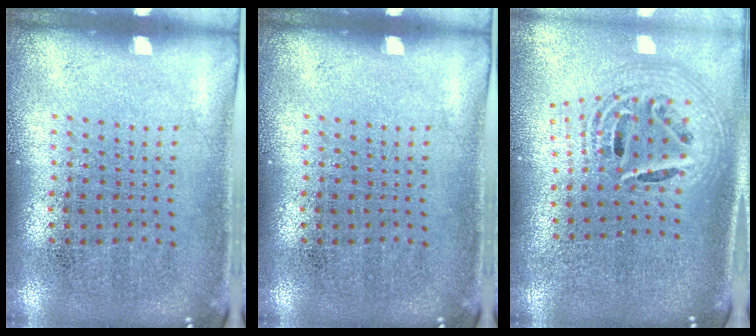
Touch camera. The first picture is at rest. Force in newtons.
{"total": 0.0}
{"total": 2.6, "press": 1.8, "slide": 1.8}